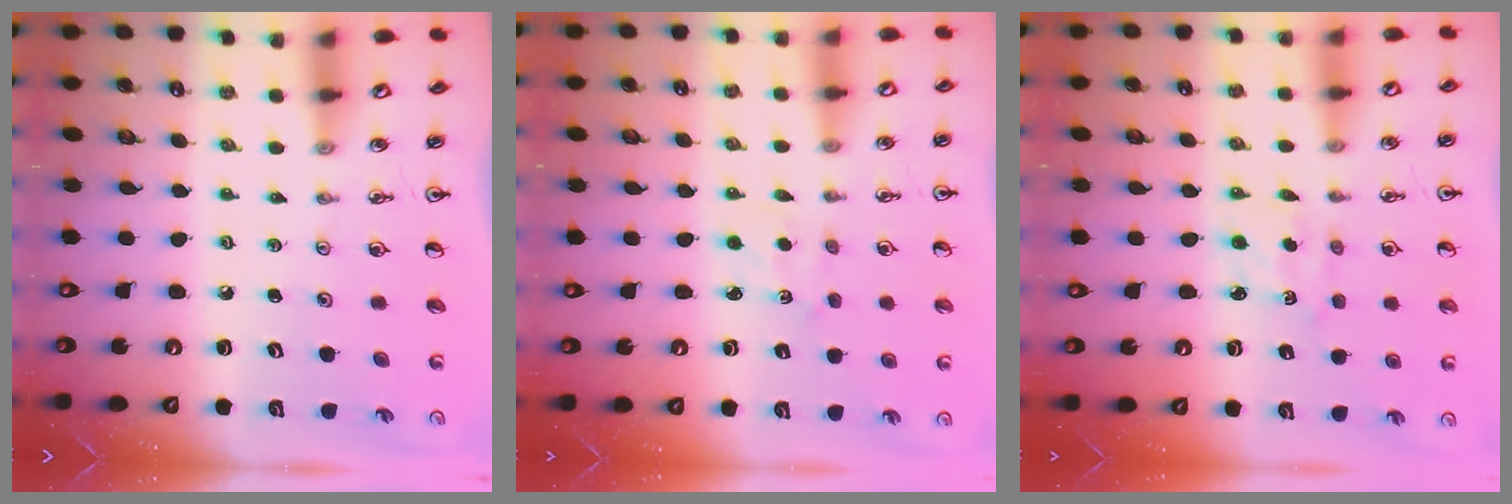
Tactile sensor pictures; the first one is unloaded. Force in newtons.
{"total": 2.3, "press": 2.2, "slide": 0.3}
{"total": 2.4, "press": 2.4, "slide": 0.3}